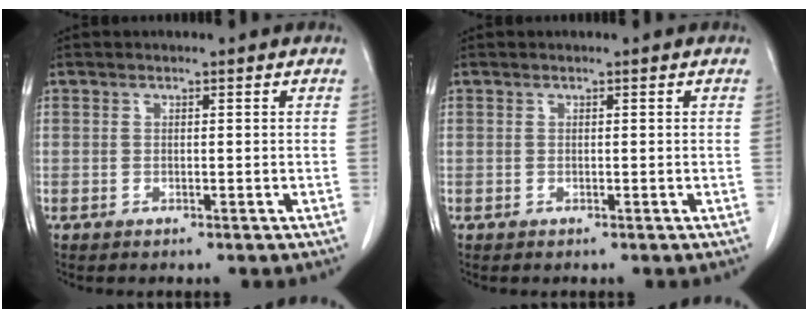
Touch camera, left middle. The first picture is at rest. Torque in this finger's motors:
{"motor_torque": [0.14, -0.13, 0.01, -0.01]}